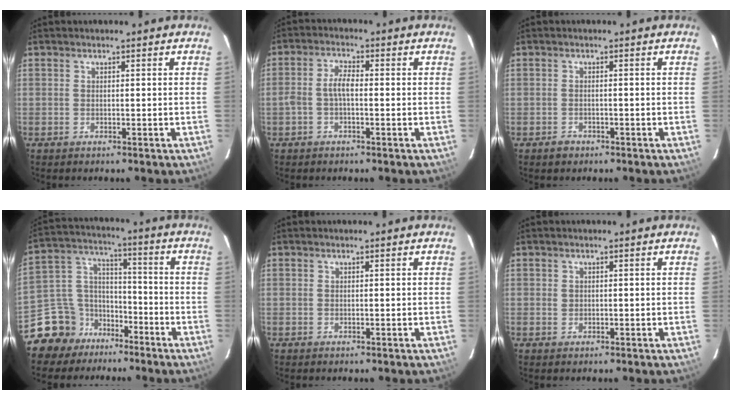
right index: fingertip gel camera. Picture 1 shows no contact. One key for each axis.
{"total": 3.5, "fx": -0.7, "fy": 1.3, "fz": 3.2, "tx": -0.073, "ty": 0.011, "tz": -0.014}
{"total": 1.6, "fx": -1.1, "fy": 1.2, "fz": 0.3, "tx": -0.008, "ty": 0.003, "tz": -0.013}
{"total": 11.6, "fx": -8.4, "fy": 7.9, "fz": 1.6, "tx": -0.056, "ty": 0.063, "tz": -0.146}
{"total": 0.0}
{"total": 0.7, "fx": 0.2, "fy": 0.7, "fz": 0.1, "tx": 0.002, "ty": 0.004, "tz": 0.003}